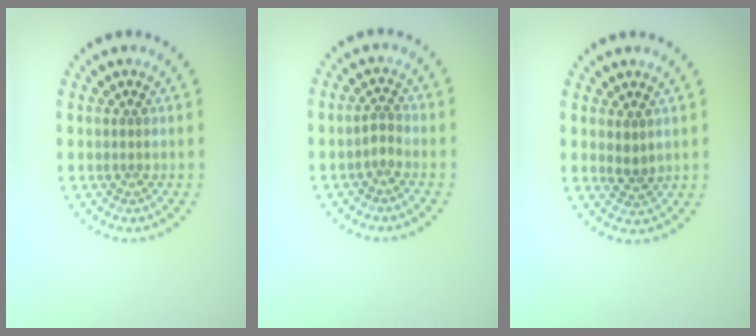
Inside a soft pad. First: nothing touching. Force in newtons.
{"total": 1.0, "press": 0.8, "slide": 0.6}
{"total": 1.3, "press": 1.2, "slide": 0.6}